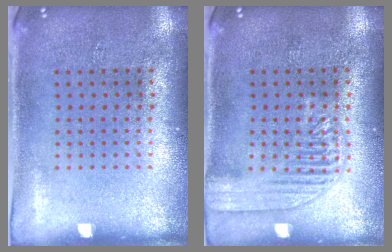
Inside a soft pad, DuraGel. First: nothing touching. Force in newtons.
{"total": 2.5, "press": 2.5, "slide": 0.3}